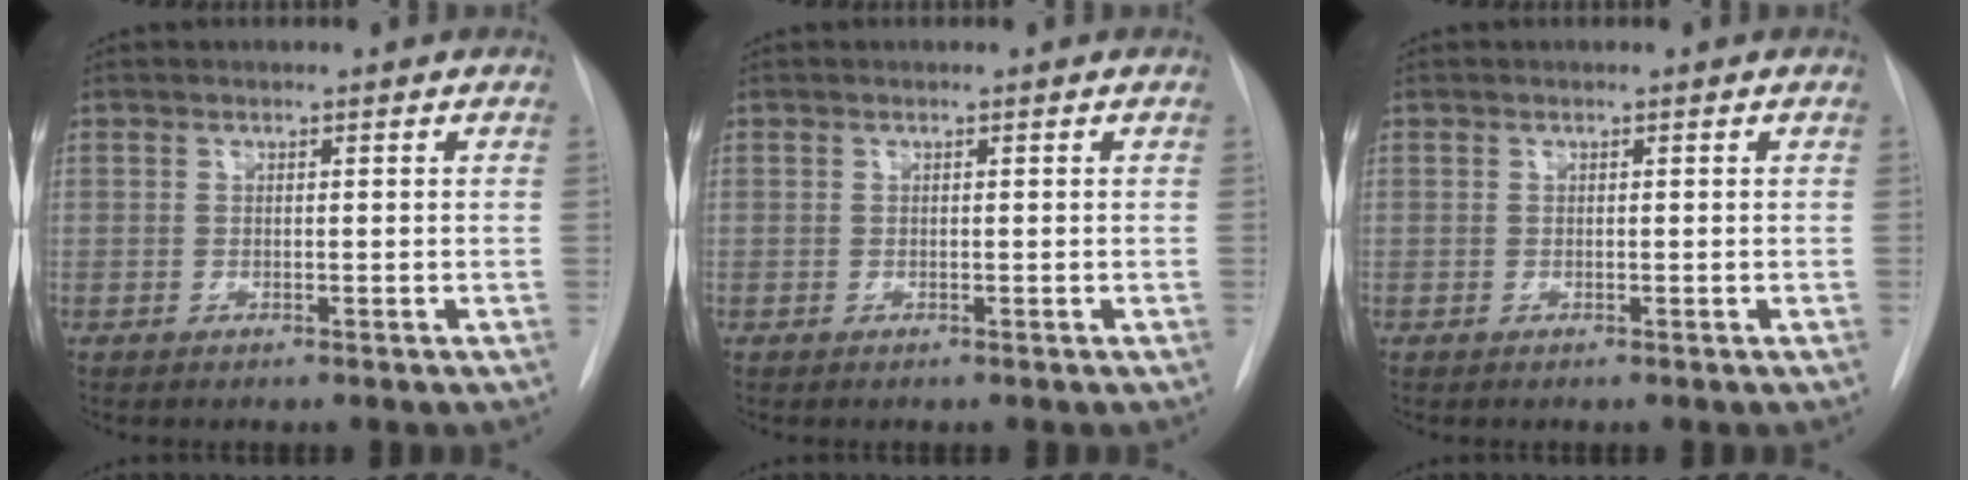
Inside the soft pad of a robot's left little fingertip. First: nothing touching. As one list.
[{"total": 0.0}, {"total": 0.0}]